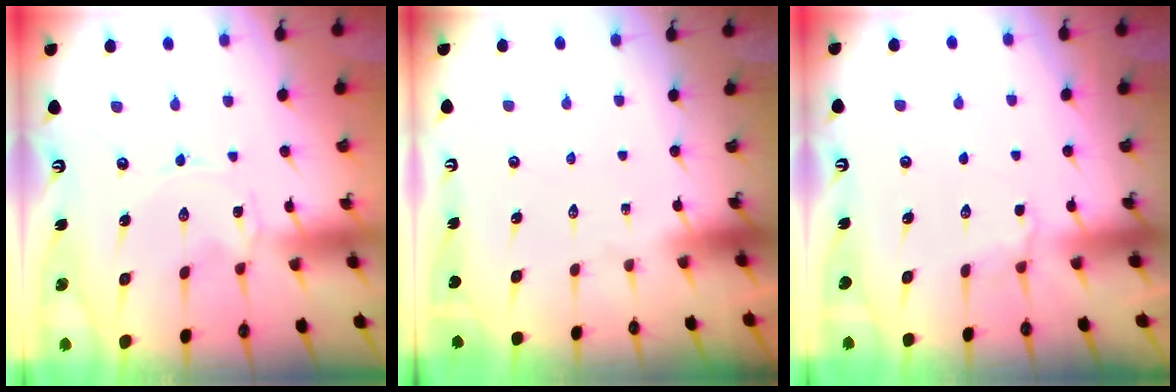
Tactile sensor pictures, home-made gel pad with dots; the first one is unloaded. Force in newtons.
{"total": 0.0}
{"total": 4.9, "press": 4.7, "slide": 1.4}